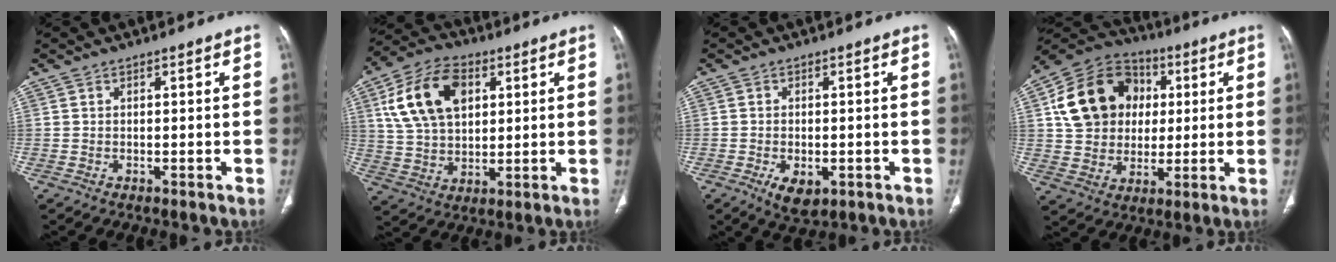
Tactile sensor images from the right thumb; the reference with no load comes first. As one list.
[{"total": 15.7, "force": [5.1, 10.0, 10.9], "torque": [-0.189, 0.001, 0.098]}, {"total": 5.0, "force": [-1.9, 2.8, 3.8], "torque": [-0.061, -0.001, -0.021]}, {"total": 17.9, "force": [3.7, 14.8, 9.4], "torque": [-0.147, 0.016, 0.065]}]